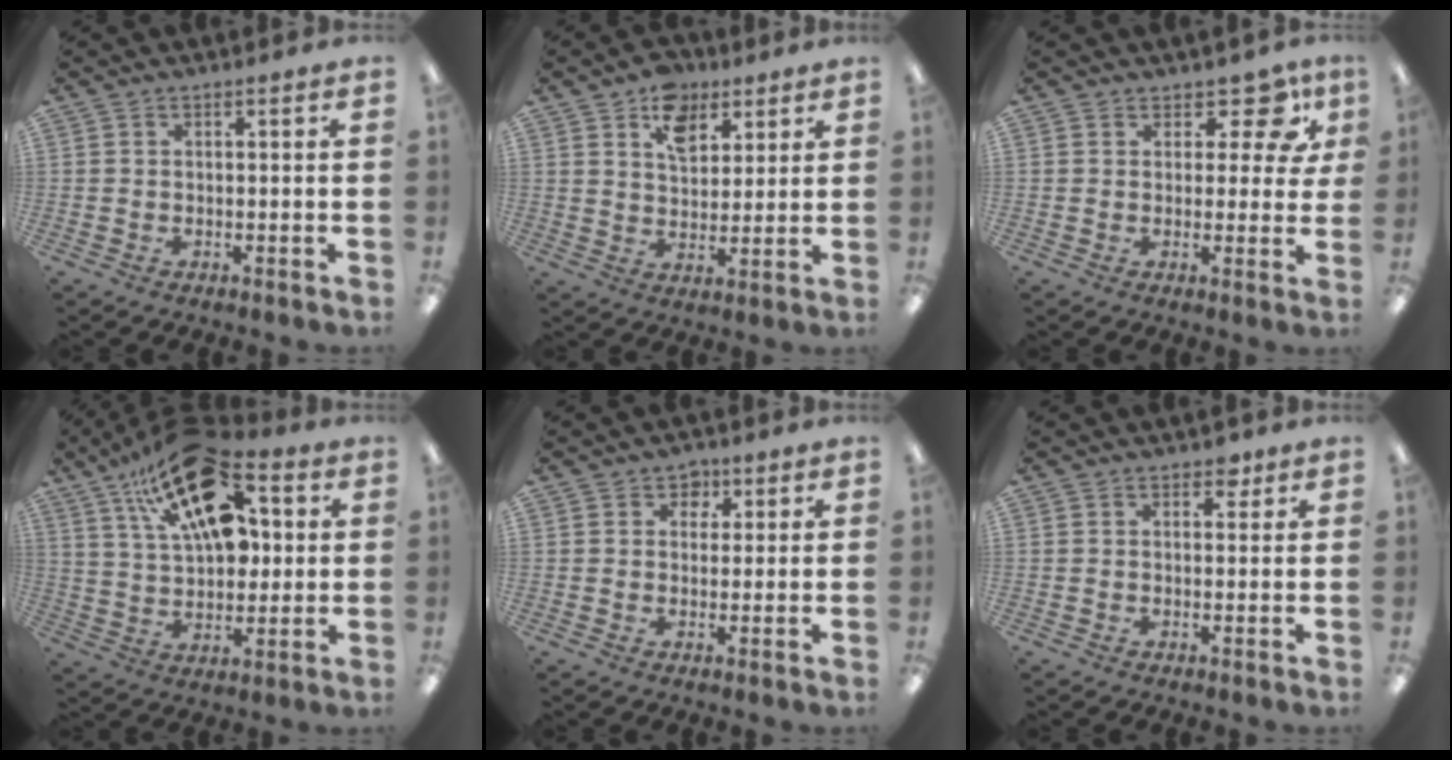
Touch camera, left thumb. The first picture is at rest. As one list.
[{"total": 9.5, "force": [5.6, 6.3, 4.3], "torque": [-0.057, -0.017, 0.100]}, {"total": 7.0, "force": [4.1, 4.2, 3.9], "torque": [-0.052, -0.022, 0.071]}, {"total": 21.7, "force": [10.9, 11.1, 15.1], "torque": [-0.250, -0.048, 0.188]}, {"total": 3.4, "force": [1.6, 2.9, 0.8], "torque": [0.000, -0.003, 0.024]}, {"total": 2.4, "force": [1.6, 1.5, 1.0], "torque": [0.003, -0.006, 0.025]}]